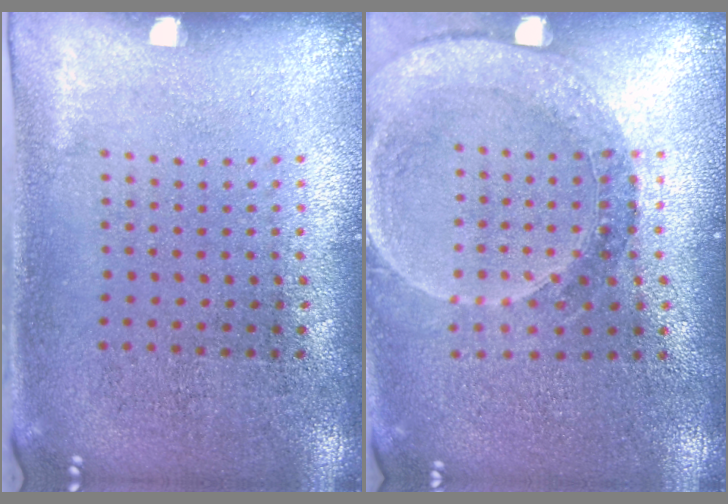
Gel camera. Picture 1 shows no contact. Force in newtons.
{"total": 1.5, "press": 1.5, "slide": 0.3}